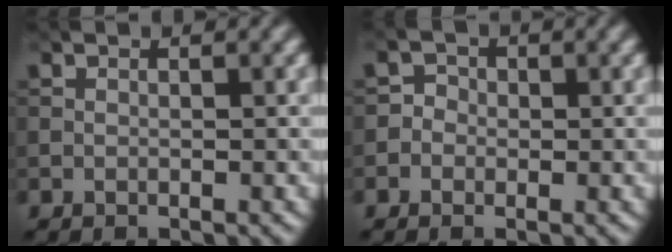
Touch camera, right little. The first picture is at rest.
{"total": 1.2, "force": [-0.8, 0.9, -0.2], "torque": [0.015, 0.004, -0.010]}